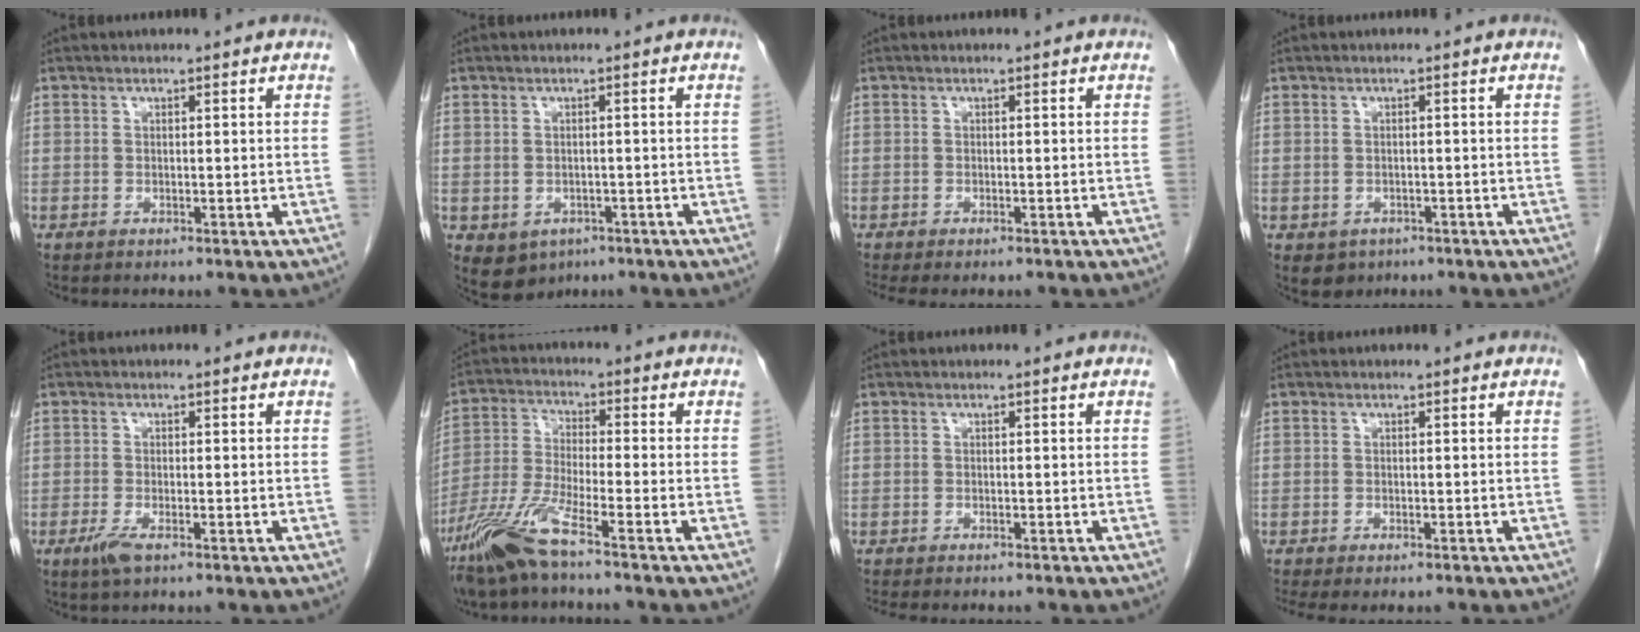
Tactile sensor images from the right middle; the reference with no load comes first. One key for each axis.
{"total": 5.5, "fx": -2.6, "fy": 4.4, "fz": 2.0, "tx": -0.031, "ty": 0.002, "tz": -0.025}
{"total": 3.1, "fx": -2.6, "fy": 0.8, "fz": 1.4, "tx": -0.011, "ty": -0.006, "tz": -0.036}
{"total": 3.0, "fx": -1.6, "fy": 2.4, "fz": 0.7, "tx": -0.008, "ty": 0.003, "tz": -0.015}
{"total": 2.5, "fx": -1.5, "fy": 0.6, "fz": 2.0, "tx": -0.044, "ty": -0.004, "tz": -0.029}
{"total": 9.1, "fx": -6.4, "fy": 0.1, "fz": 6.4, "tx": -0.143, "ty": -0.024, "tz": -0.133}
{"total": 5.0, "fx": -4.4, "fy": 1.1, "fz": 2.0, "tx": -0.019, "ty": -0.007, "tz": -0.062}
{"total": 3.7, "fx": -3.1, "fy": 1.1, "fz": 1.8, "tx": -0.019, "ty": -0.008, "tz": -0.044}